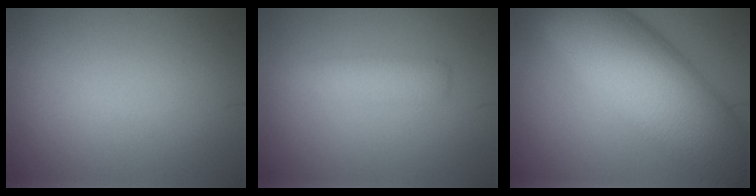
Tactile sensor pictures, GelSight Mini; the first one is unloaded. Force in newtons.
{"total": 2.1, "press": 2.1, "slide": 0.1}
{"total": 12.9, "press": 12.9, "slide": 0.5}